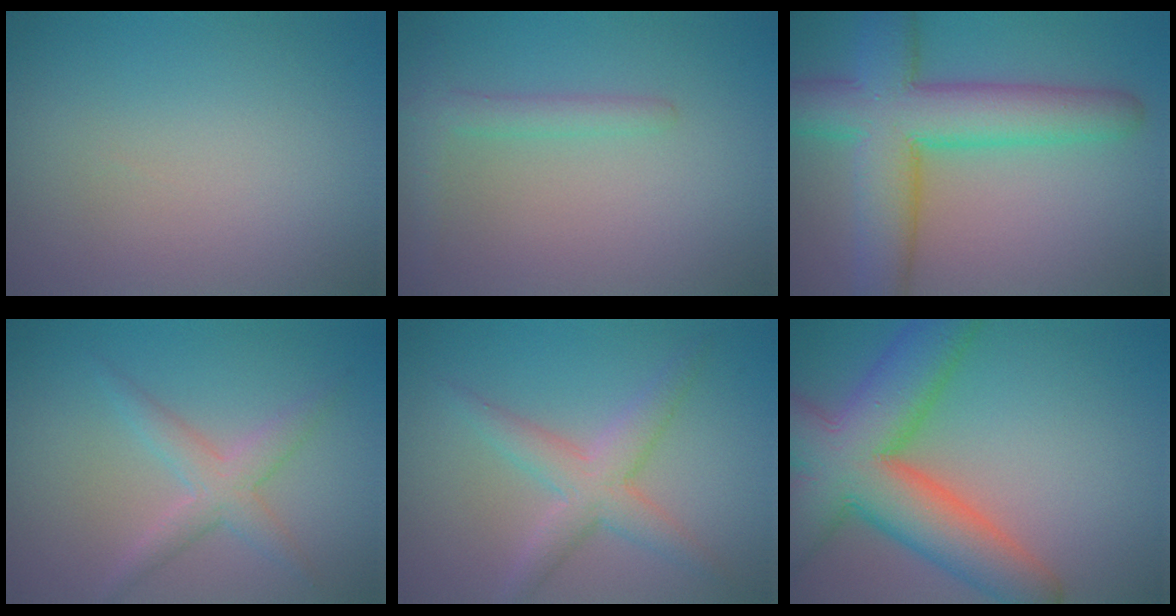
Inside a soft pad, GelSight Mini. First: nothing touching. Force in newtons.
{"total": 2.0, "press": 2.0, "slide": 0.2}
{"total": 9.8, "press": 9.8, "slide": 0.3}
{"total": 2.8, "press": 2.8, "slide": 0.1}
{"total": 3.6, "press": 3.6, "slide": 0.1}
{"total": 11.7, "press": 11.7, "slide": 0.6}